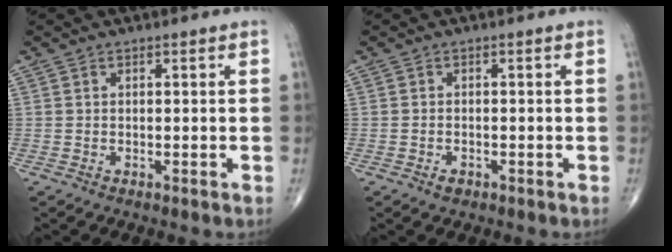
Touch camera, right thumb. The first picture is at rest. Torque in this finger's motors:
{"motor_torque": [-0.18, 0.03, -0.09, -0.07, 0.02]}